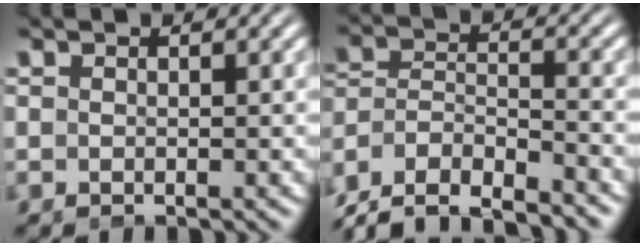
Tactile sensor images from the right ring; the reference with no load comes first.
{"total": 10.6, "force": [-6.4, 7.9, 3.0], "torque": [-0.099, -0.046, -0.113]}